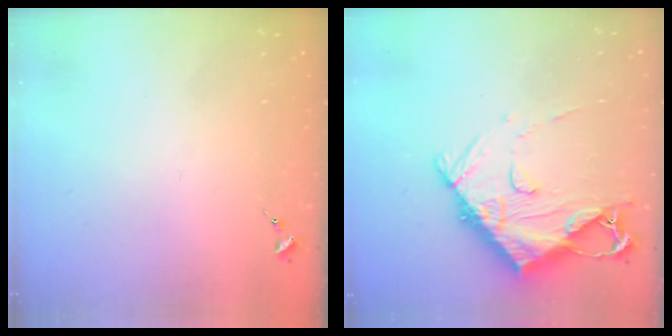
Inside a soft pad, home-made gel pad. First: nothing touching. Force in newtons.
{"total": 14.6, "press": 14.6, "slide": 1.5}